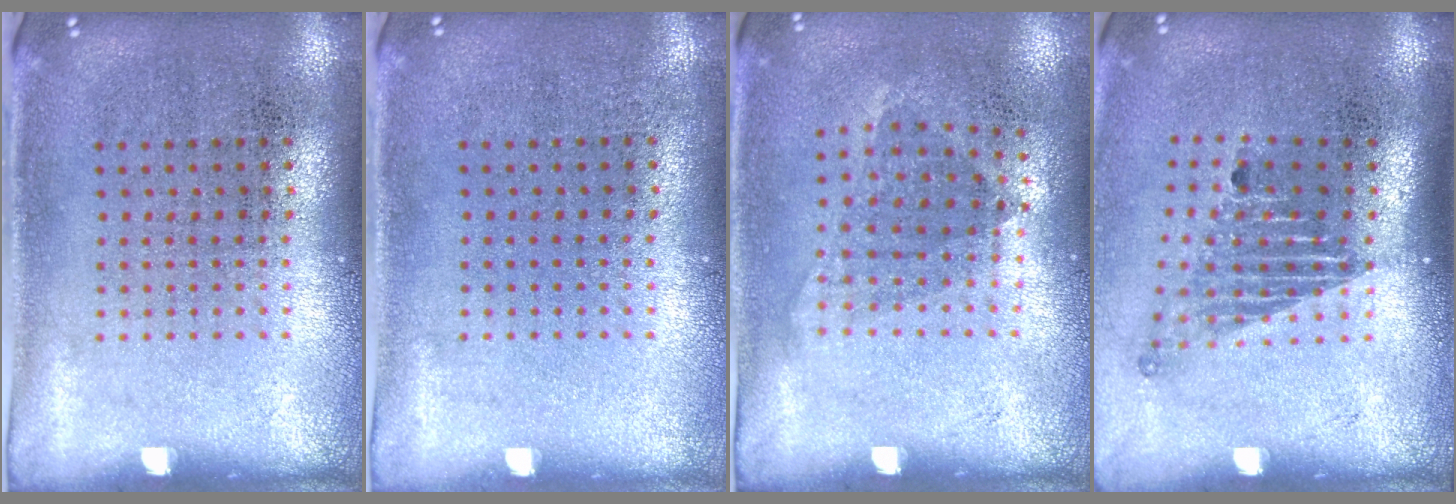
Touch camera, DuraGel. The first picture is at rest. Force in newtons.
{"total": 0.0}
{"total": 1.0, "press": 0.8, "slide": 0.6}
{"total": 1.6, "press": 1.1, "slide": 1.2}